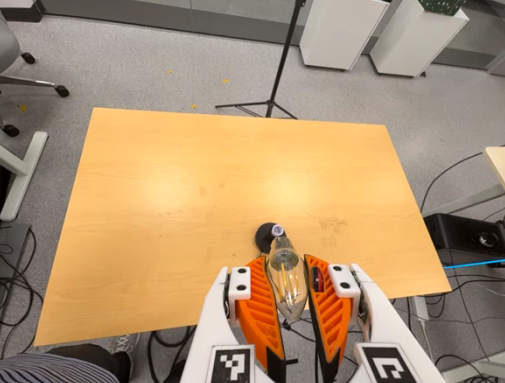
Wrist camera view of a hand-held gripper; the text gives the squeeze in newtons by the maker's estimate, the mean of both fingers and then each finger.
{"total": 20.9, "left": 25.9, "right": 15.9}